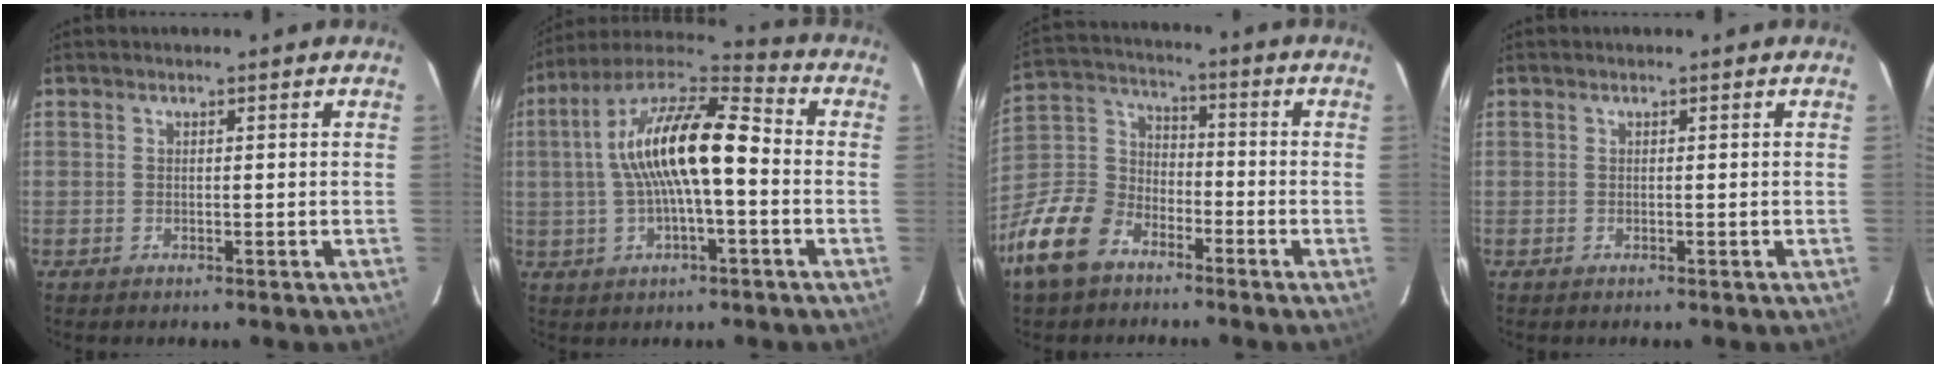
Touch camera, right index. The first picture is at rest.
{"total": 16.3, "force": [-0.3, 4.9, 15.5], "torque": [-0.280, 0.023, -0.013]}
{"total": 15.1, "force": [-9.5, 9.4, 7.0], "torque": [-0.172, 0.028, -0.183]}
{"total": 0.0}